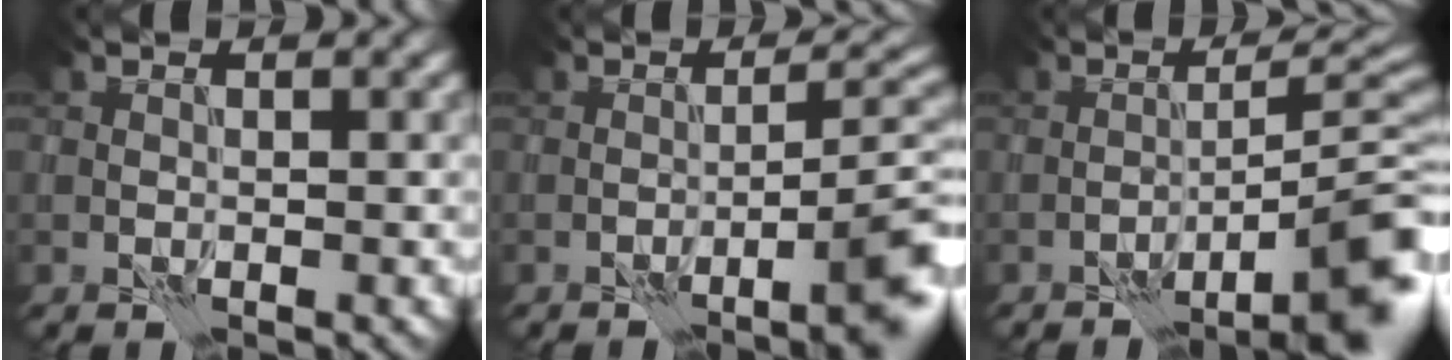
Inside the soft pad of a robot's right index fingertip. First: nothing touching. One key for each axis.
{"total": 6.3, "fx": -2.6, "fy": 1.0, "fz": 5.7, "tx": -0.066, "ty": 0.011, "tz": -0.041}
{"total": 8.6, "fx": -4.6, "fy": 1.7, "fz": 7.1, "tx": -0.091, "ty": 0.009, "tz": -0.069}